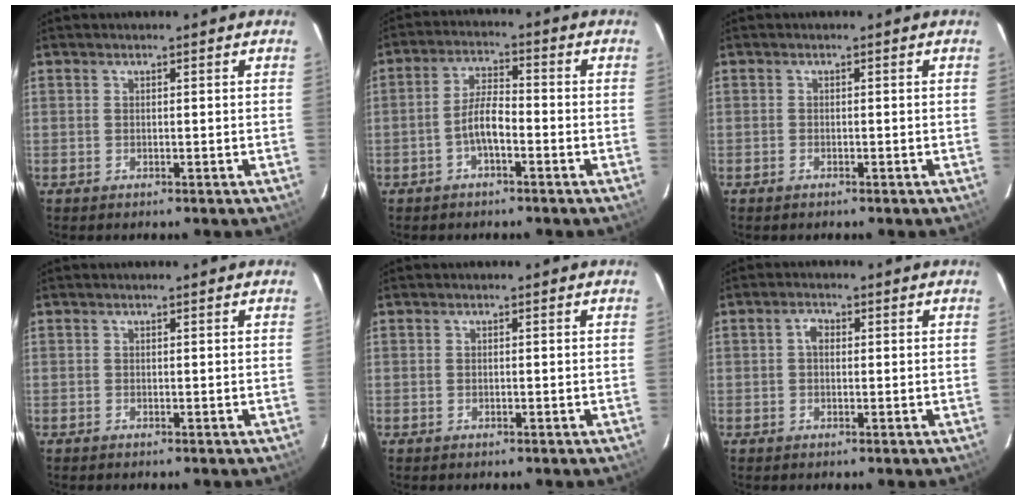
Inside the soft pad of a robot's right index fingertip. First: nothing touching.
{"total": 5.3, "force": [-2.3, 1.6, 4.5], "torque": [-0.095, 0.012, -0.043]}
{"total": 0.8, "force": [-0.6, 0.4, 0.2], "torque": [-0.005, 0.001, -0.013]}
{"total": 0.0}
{"total": 0.0}
{"total": 1.9, "force": [0.2, 1.4, 1.3], "torque": [-0.024, 0.009, -0.001]}